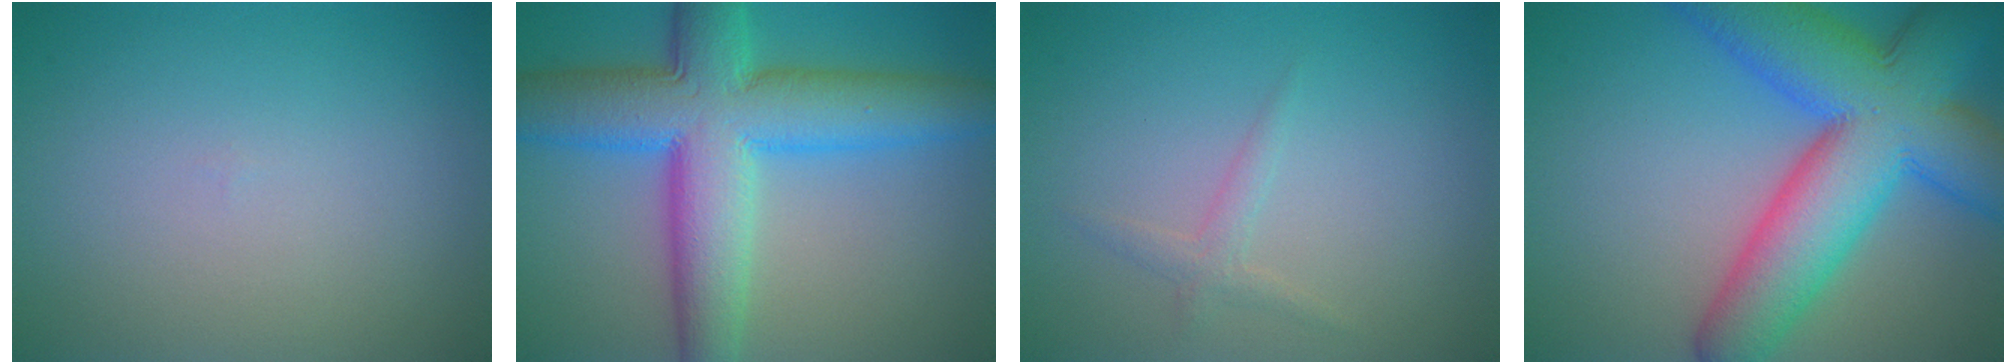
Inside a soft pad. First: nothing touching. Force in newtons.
{"total": 11.1, "press": 11.1, "slide": 0.2}
{"total": 1.3, "press": 1.3, "slide": 0.0}
{"total": 13.2, "press": 13.2, "slide": 0.5}